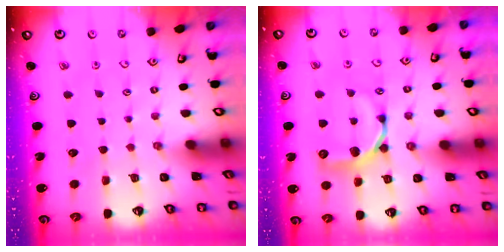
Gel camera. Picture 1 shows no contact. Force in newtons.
{"total": 9.9, "press": 9.9, "slide": 0.3}